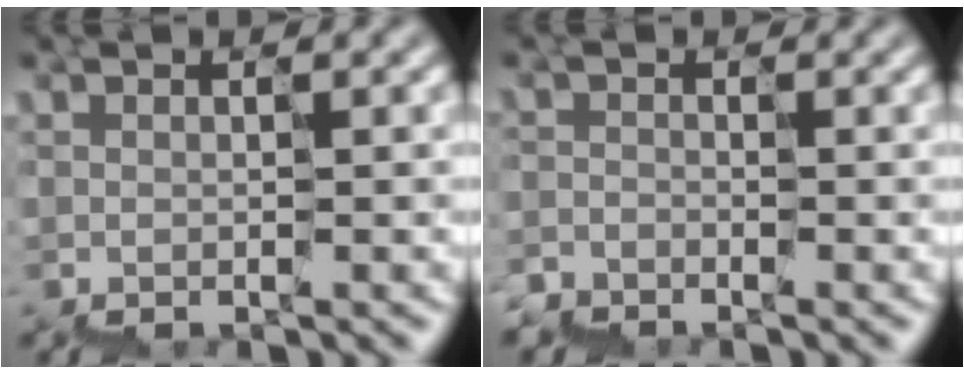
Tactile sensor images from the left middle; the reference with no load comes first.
{"total": 2.2, "force": [-1.7, -0.2, -1.4], "torque": [0.034, -0.011, -0.041]}